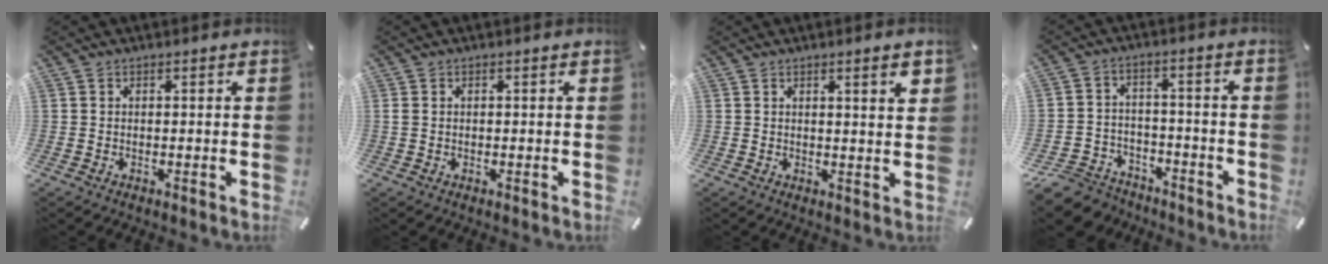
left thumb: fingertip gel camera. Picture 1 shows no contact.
{"total": 0.7, "force": [0.0, 0.5, 0.6], "torque": [-0.011, 0.003, -0.001]}
{"total": 3.5, "force": [1.8, 0.3, 2.9], "torque": [-0.049, -0.006, 0.028]}
{"total": 8.8, "force": [-6.8, 5.2, 2.2], "torque": [-0.040, 0.043, -0.128]}